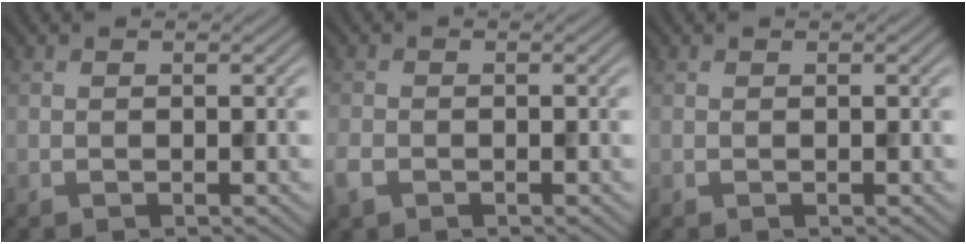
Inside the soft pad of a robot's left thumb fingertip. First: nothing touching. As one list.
[{"total": 2.2, "force": [-1.3, 1.5, 1.0], "torque": [-0.029, -0.007, -0.036]}, {"total": 0.0}]